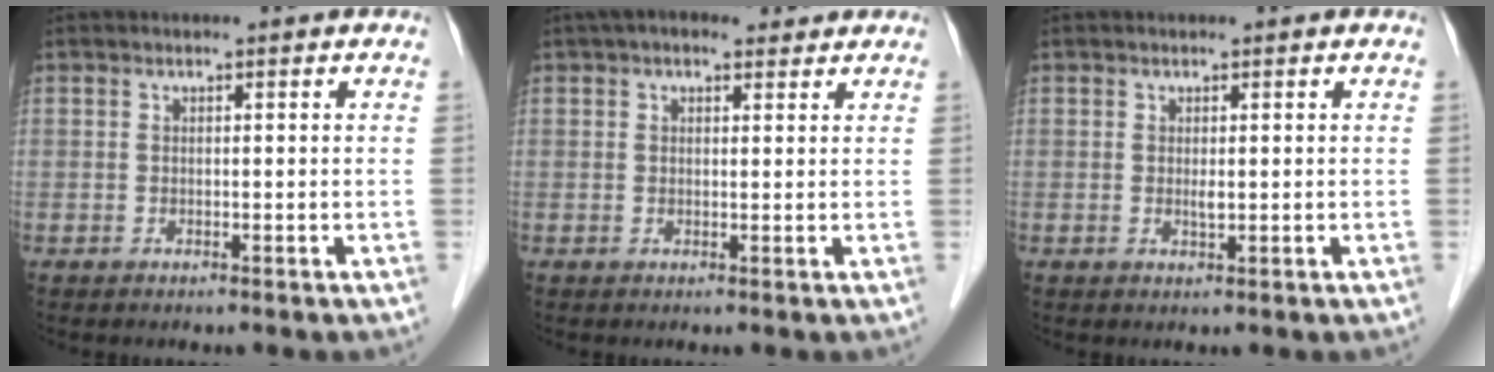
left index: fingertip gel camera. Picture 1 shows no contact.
{"total": 5.0, "force": [3.5, 2.2, 2.8], "torque": [-0.047, 0.029, 0.057]}
{"total": 0.9, "force": [-0.5, 0.1, 0.7], "torque": [-0.016, -0.009, -0.005]}